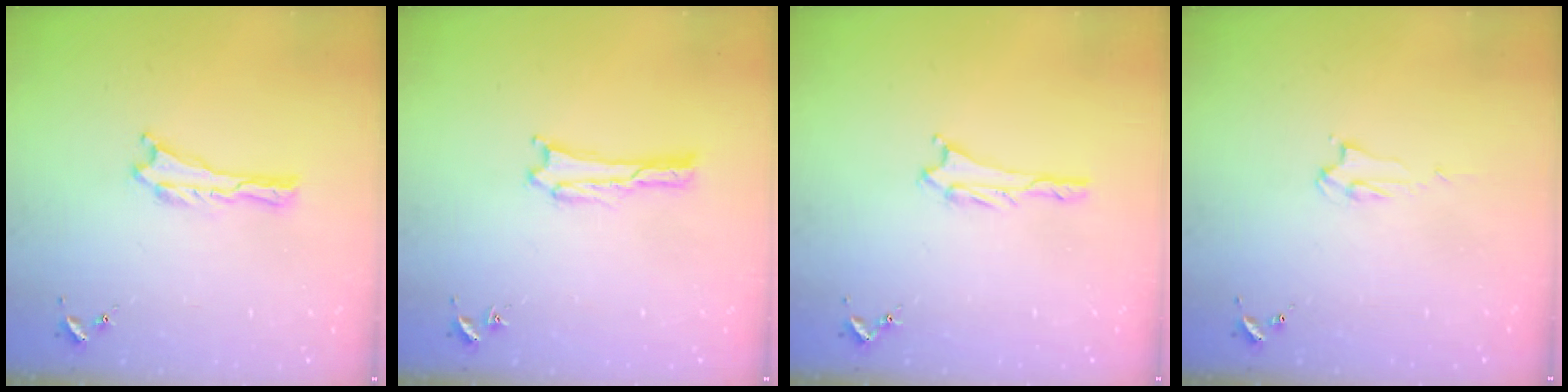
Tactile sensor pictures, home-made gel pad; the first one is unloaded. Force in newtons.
{"total": 1.7, "press": 1.7, "slide": 0.1}
{"total": 0.8, "press": 0.8, "slide": 0.1}
{"total": 2.2, "press": 2.2, "slide": 0.2}